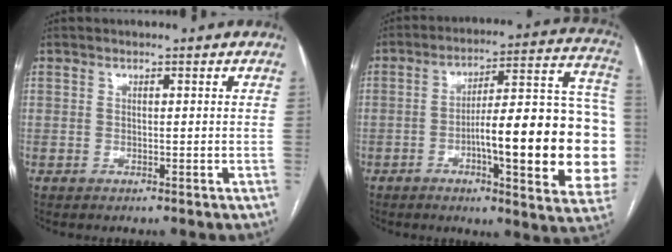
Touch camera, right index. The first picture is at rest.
{"total": 23.8, "force": [-4.0, 4.2, 23.1], "torque": [-0.241, 0.029, -0.047]}